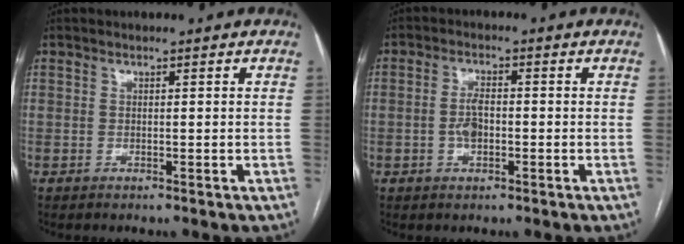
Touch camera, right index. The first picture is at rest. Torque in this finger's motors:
{"motor_torque": [0.94, 0.16, 0.21, 0.05]}